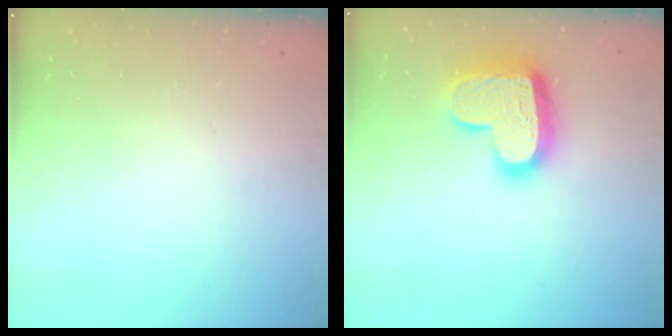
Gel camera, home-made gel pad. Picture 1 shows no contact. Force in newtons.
{"total": 17.1, "press": 17.0, "slide": 1.1}